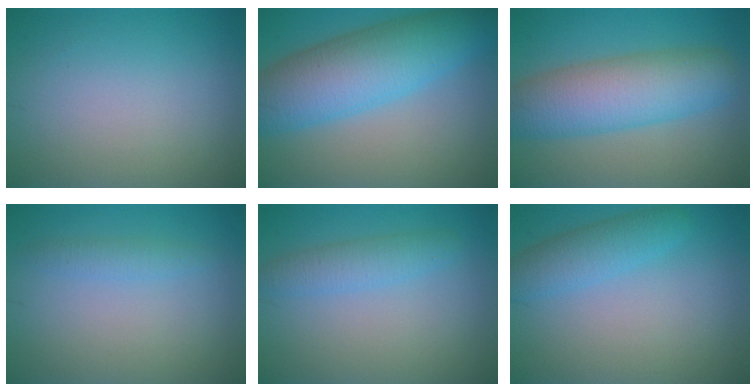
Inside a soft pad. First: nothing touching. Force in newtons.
{"total": 9.4, "press": 9.4, "slide": 0.3}
{"total": 8.4, "press": 8.4, "slide": 0.2}
{"total": 1.4, "press": 1.4, "slide": 0.1}
{"total": 2.4, "press": 2.4, "slide": 0.1}
{"total": 3.2, "press": 3.2, "slide": 0.1}